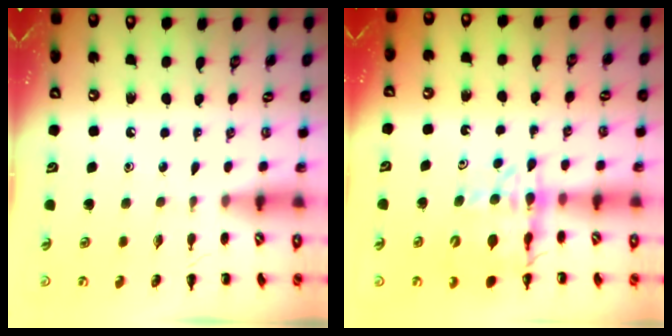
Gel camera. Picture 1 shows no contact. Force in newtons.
{"total": 13.5, "press": 13.1, "slide": 3.4}